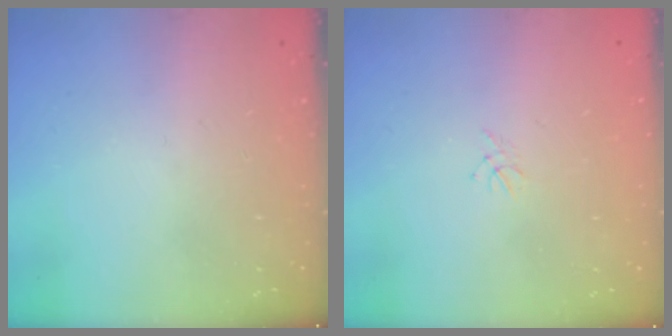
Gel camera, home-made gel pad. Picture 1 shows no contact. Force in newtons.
{"total": 1.5, "press": 1.4, "slide": 0.4}